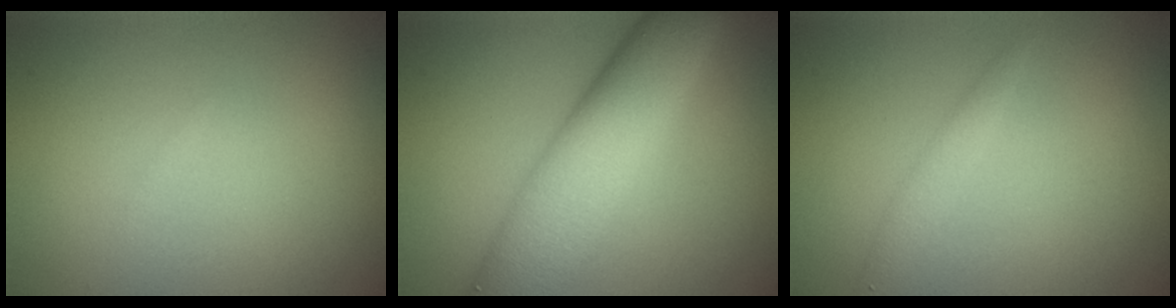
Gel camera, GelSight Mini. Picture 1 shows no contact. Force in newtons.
{"total": 9.6, "press": 9.6, "slide": 0.3}
{"total": 1.5, "press": 1.5, "slide": 0.1}